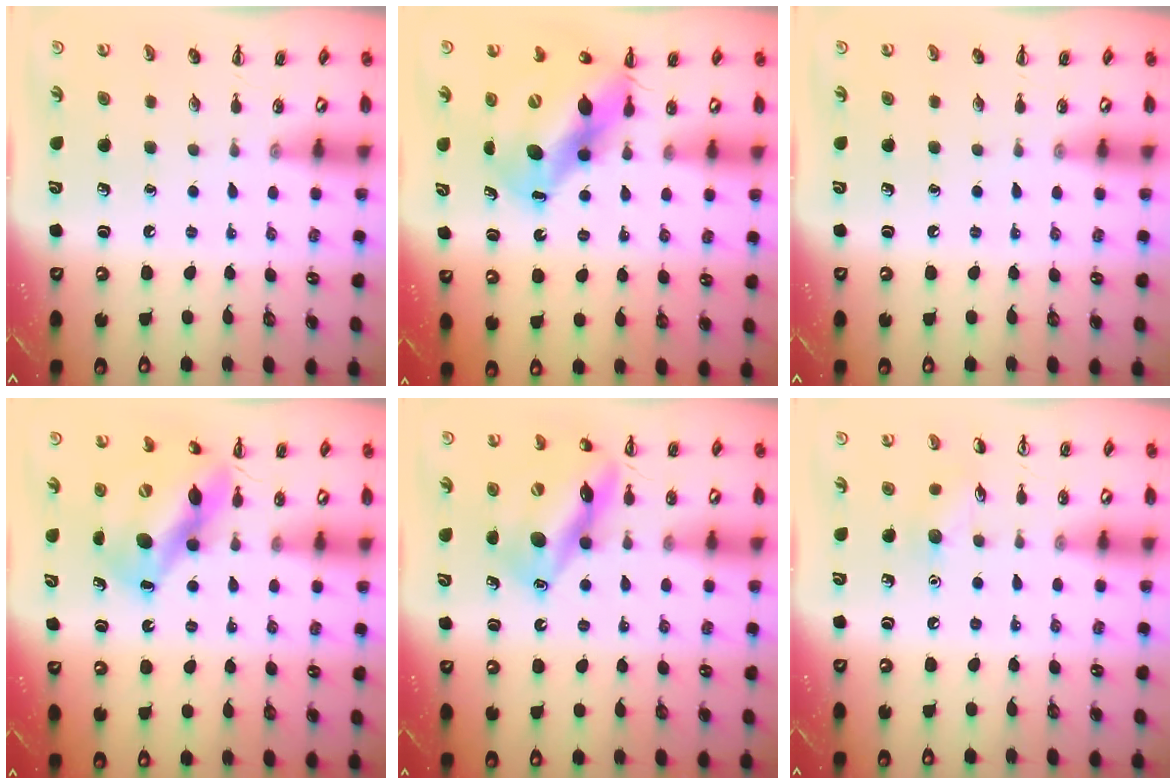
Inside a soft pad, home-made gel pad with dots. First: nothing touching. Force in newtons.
{"total": 12.1, "press": 11.7, "slide": 3.0}
{"total": 0.0}
{"total": 13.0, "press": 12.4, "slide": 4.0}
{"total": 15.8, "press": 15.7, "slide": 2.1}
{"total": 5.7, "press": 5.5, "slide": 1.4}